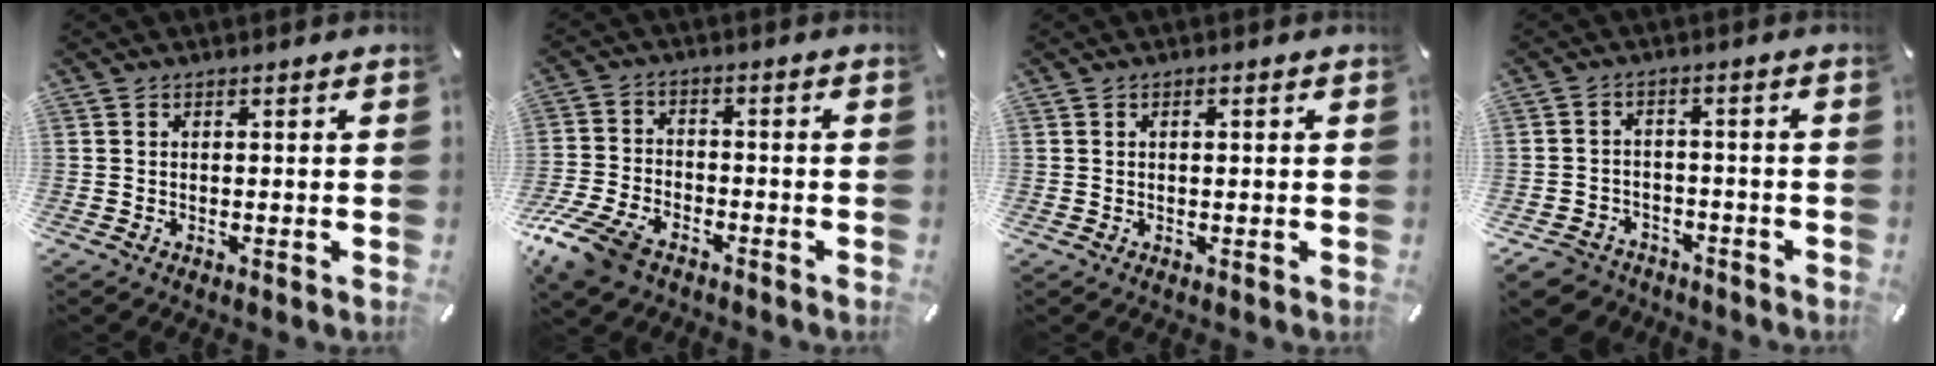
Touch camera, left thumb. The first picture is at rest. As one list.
[{"total": 10.0, "force": [-7.0, 5.2, 5.0], "torque": [-0.112, 0.029, -0.134]}, {"total": 0.9, "force": [0.2, 0.5, 0.7], "torque": [-0.015, 0.003, 0.003]}, {"total": 5.2, "force": [-3.7, 3.5, 1.1], "torque": [-0.035, 0.014, -0.073]}]